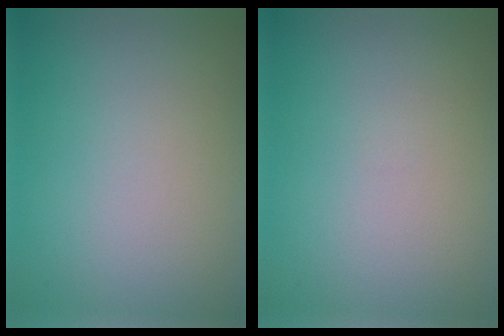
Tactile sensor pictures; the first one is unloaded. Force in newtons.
{"total": 0.0}